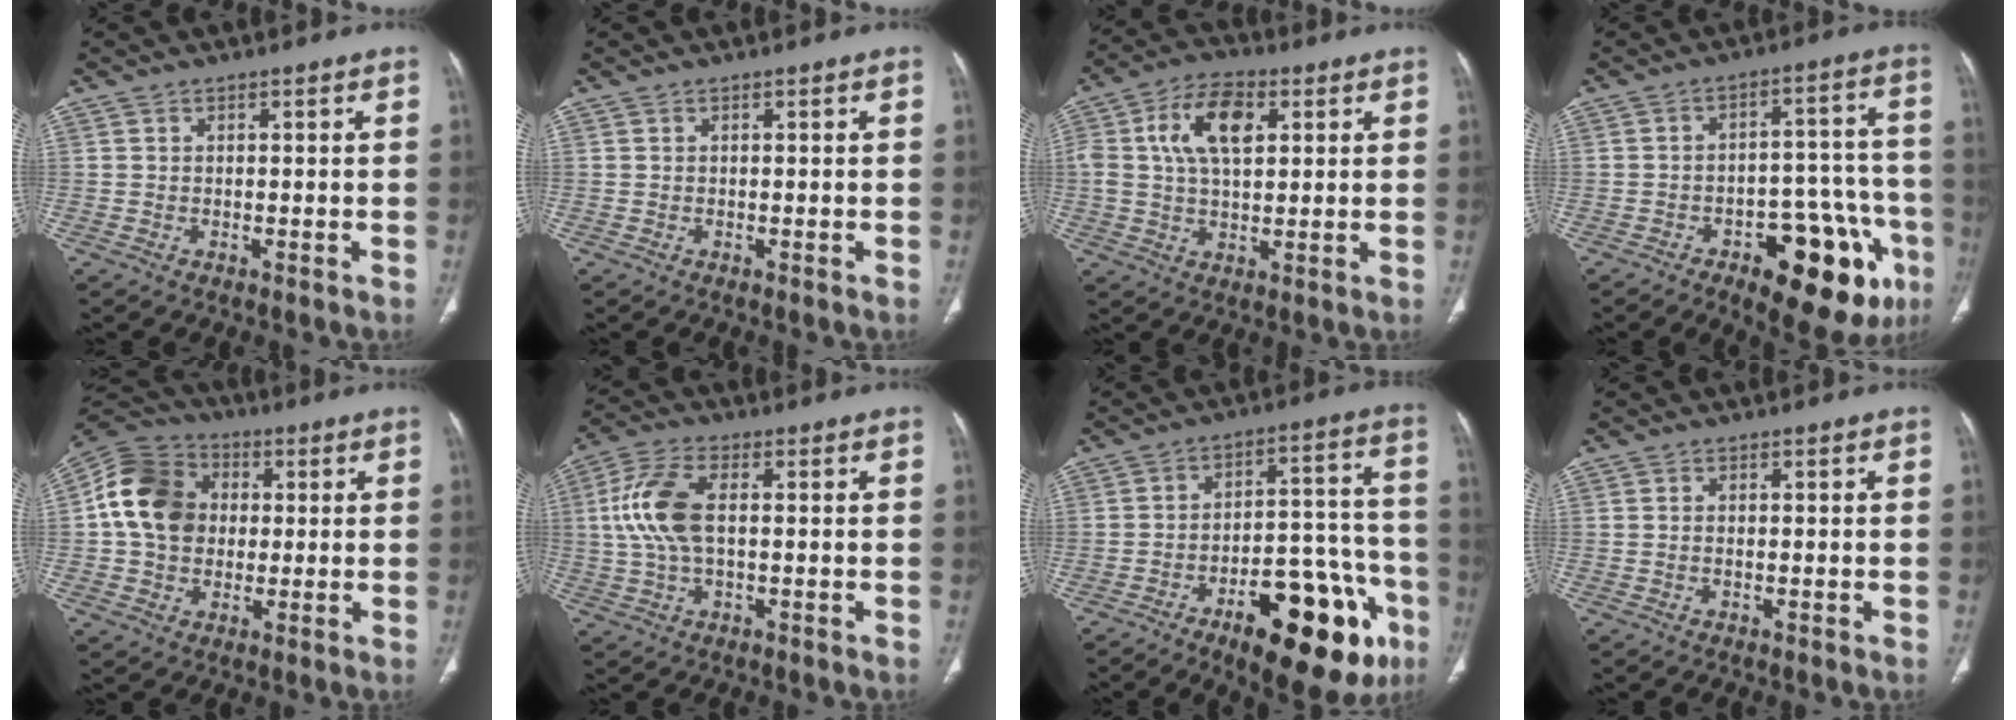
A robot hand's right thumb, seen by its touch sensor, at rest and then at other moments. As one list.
[{"total": 0.0}, {"total": 11.3, "force": [3.0, 6.4, 8.8], "torque": [-0.155, 0.011, 0.050]}, {"total": 20.3, "force": [-9.3, 9.2, 15.5], "torque": [-0.140, 0.054, -0.113]}, {"total": 14.4, "force": [1.2, 11.8, 8.2], "torque": [-0.136, 0.022, 0.014]}, {"total": 10.3, "force": [0.8, 5.1, 8.9], "torque": [-0.200, 0.016, 0.016]}, {"total": 24.1, "force": [-11.7, 9.8, 18.6], "torque": [-0.194, 0.071, -0.156]}, {"total": 0.7, "force": [-0.1, 0.4, 0.6], "torque": [-0.020, 0.004, -0.003]}]